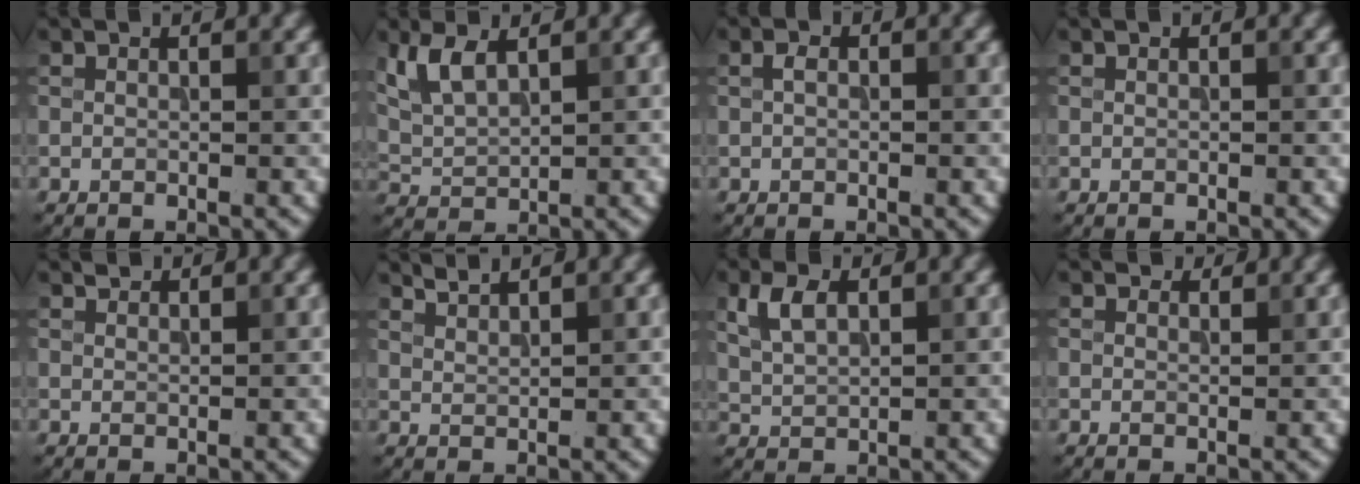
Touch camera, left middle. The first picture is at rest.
{"total": 3.7, "force": [2.0, 1.7, 2.7], "torque": [-0.068, 0.003, 0.045]}
{"total": 1.1, "force": [0.1, 0.7, 0.8], "torque": [-0.014, 0.003, -0.001]}
{"total": 0.0}
{"total": 0.7, "force": [0.7, 0.1, 0.0], "torque": [0.001, 0.000, 0.014]}
{"total": 1.5, "force": [1.5, 0.1, 0.4], "torque": [-0.004, 0.000, 0.030]}
{"total": 3.0, "force": [1.4, 1.6, 2.1], "torque": [-0.050, 0.004, 0.031]}
{"total": 1.5, "force": [1.4, 0.6, 0.3], "torque": [-0.011, -0.003, 0.013]}